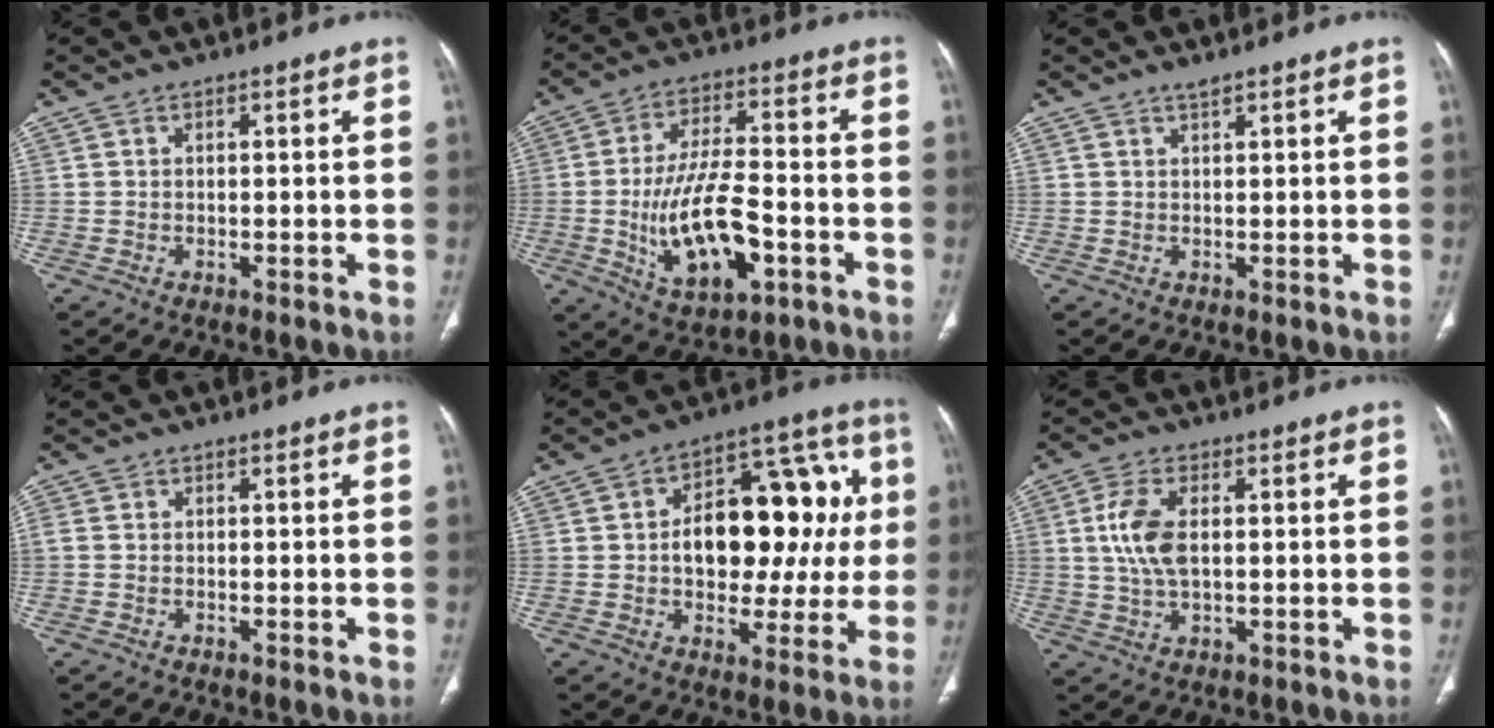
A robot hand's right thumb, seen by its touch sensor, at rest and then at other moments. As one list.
[{"total": 15.8, "force": [-4.4, 6.9, 13.5], "torque": [-0.237, 0.018, -0.067]}, {"total": 1.1, "force": [1.0, 0.1, 0.5], "torque": [-0.004, -0.002, 0.019]}, {"total": 0.9, "force": [-0.2, 0.7, 0.6], "torque": [-0.017, -0.001, -0.008]}, {"total": 21.1, "force": [1.6, 12.7, 16.8], "torque": [-0.188, 0.039, 0.025]}, {"total": 7.6, "force": [1.0, 3.9, 6.5], "torque": [-0.142, 0.003, 0.019]}]